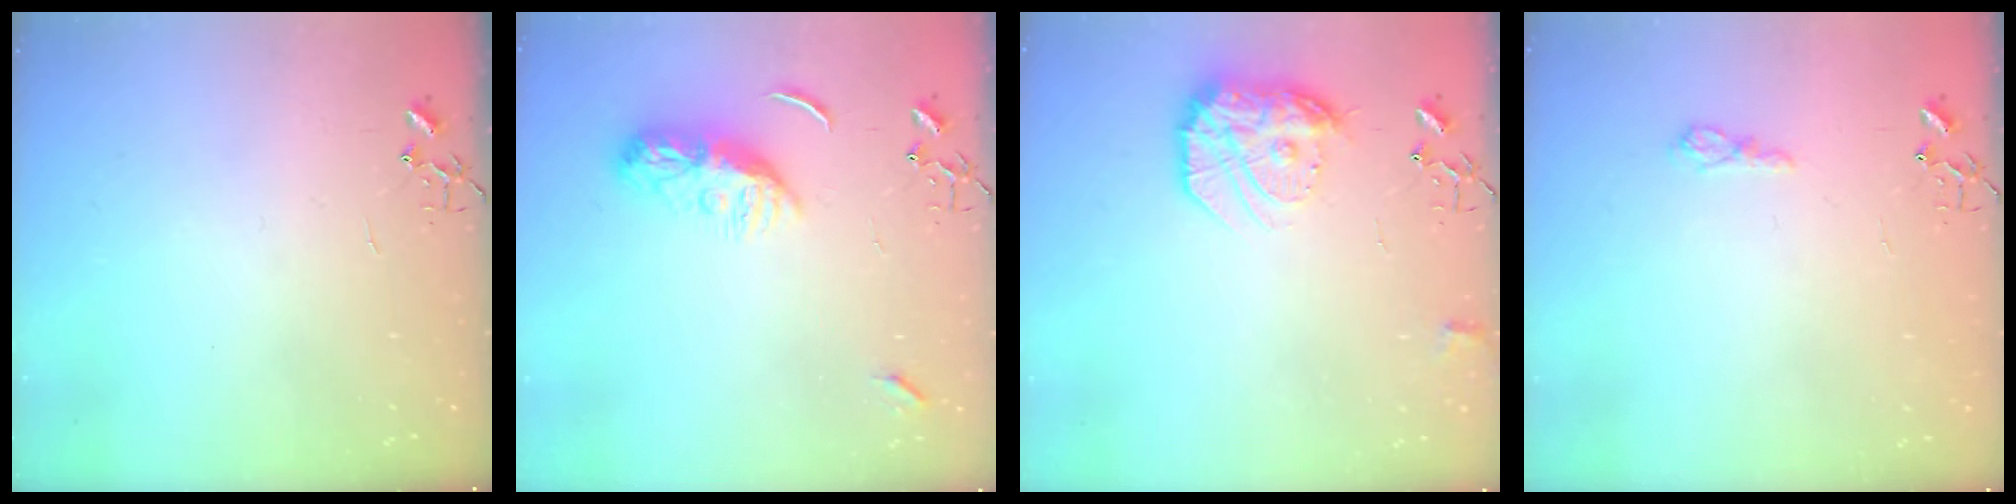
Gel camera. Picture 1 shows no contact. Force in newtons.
{"total": 9.6, "press": 9.6, "slide": 0.7}
{"total": 16.4, "press": 16.3, "slide": 1.3}
{"total": 6.5, "press": 6.5, "slide": 0.7}